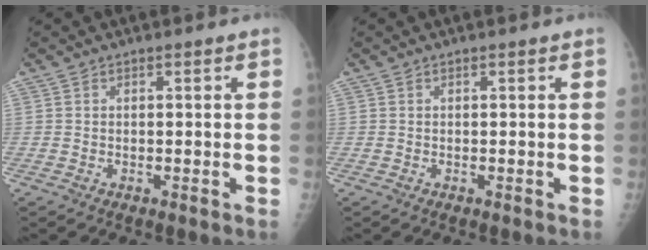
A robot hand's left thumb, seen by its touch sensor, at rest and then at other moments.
{"total": 0.0}